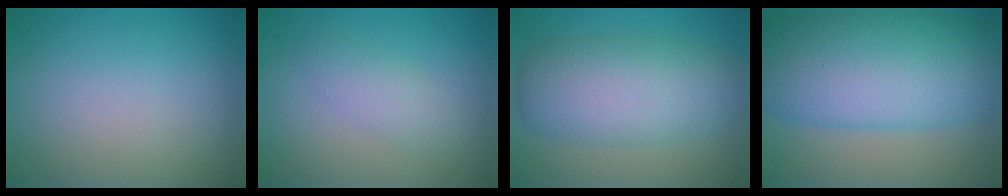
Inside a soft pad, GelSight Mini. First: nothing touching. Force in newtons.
{"total": 3.2, "press": 3.2, "slide": 0.2}
{"total": 7.9, "press": 7.9, "slide": 0.4}
{"total": 12.4, "press": 12.4, "slide": 0.2}